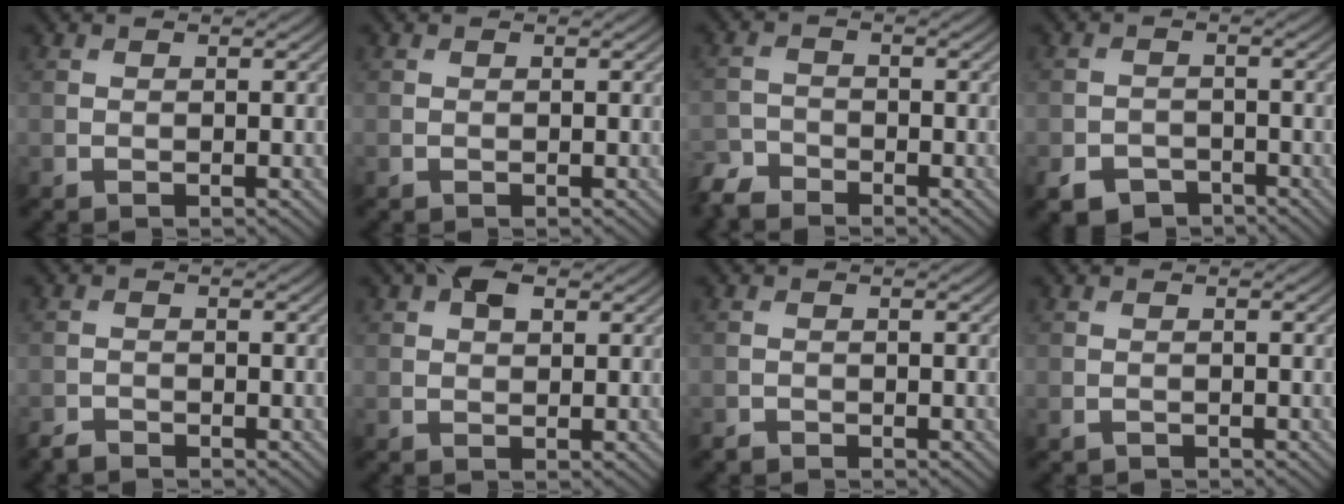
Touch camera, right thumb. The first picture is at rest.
{"total": 0.0}
{"total": 3.3, "force": [-3.1, 0.9, 0.6], "torque": [-0.017, -0.005, -0.074]}
{"total": 3.7, "force": [-2.7, 2.2, 1.3], "torque": [-0.025, -0.005, -0.052]}
{"total": 1.5, "force": [-1.5, 0.3, 0.1], "torque": [-0.004, 0.001, -0.033]}
{"total": 3.6, "force": [1.7, 2.0, 2.4], "torque": [-0.046, 0.008, 0.025]}
{"total": 0.9, "force": [-0.9, 0.3, 0.0], "torque": [-0.002, 0.000, -0.018]}
{"total": 0.8, "force": [-0.7, 0.3, 0.2], "torque": [-0.005, 0.000, -0.013]}